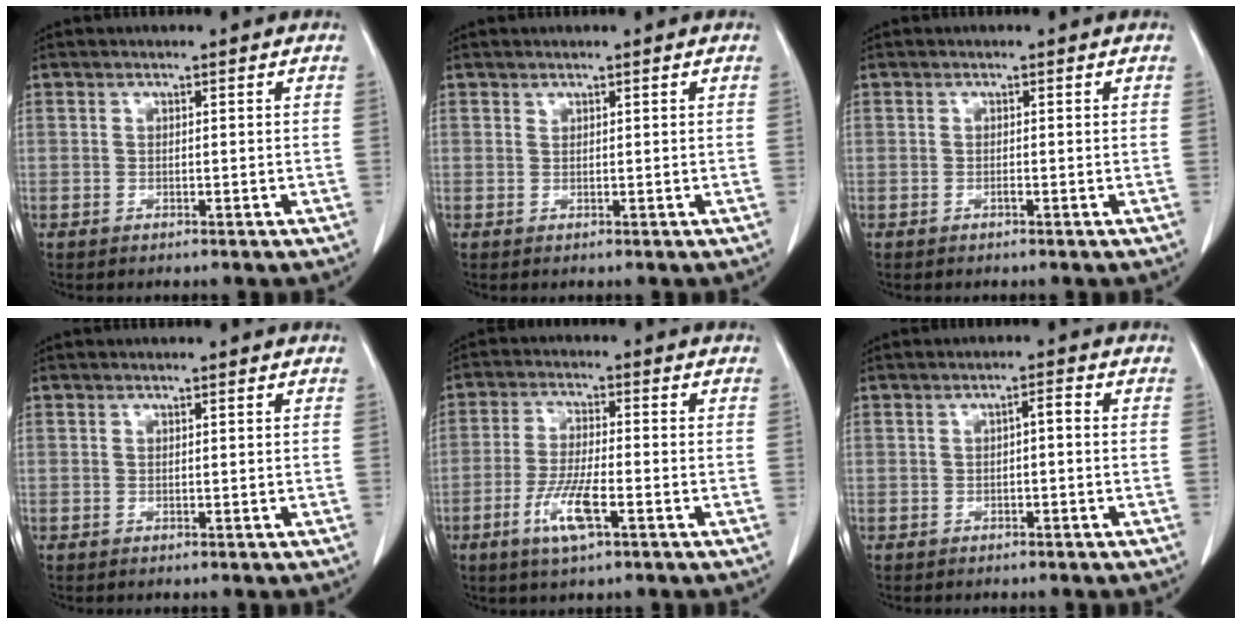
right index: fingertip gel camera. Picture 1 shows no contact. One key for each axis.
{"total": 0.5, "fx": 0.4, "fy": 0.3, "fz": 0.1, "tx": 0.003, "ty": 0.002, "tz": 0.007}
{"total": 0.6, "fx": -0.3, "fy": 0.3, "fz": 0.4, "tx": -0.011, "ty": 0.001, "tz": -0.004}
{"total": 0.0}
{"total": 7.8, "fx": -3.4, "fy": 1.6, "fz": 6.8, "tx": -0.140, "ty": -0.008, "tz": -0.060}
{"total": 2.0, "fx": 0.0, "fy": 0.7, "fz": 1.8, "tx": -0.034, "ty": 0.013, "tz": 0.003}